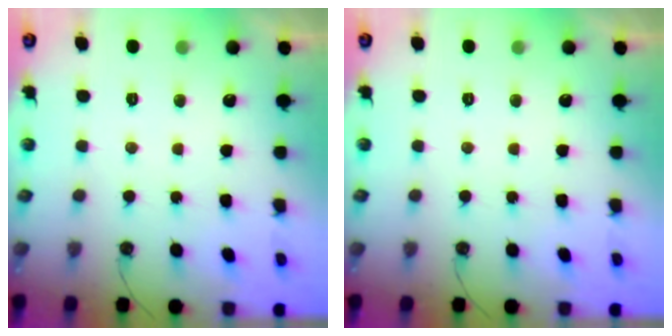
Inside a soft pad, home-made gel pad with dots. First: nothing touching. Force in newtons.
{"total": 0.0}